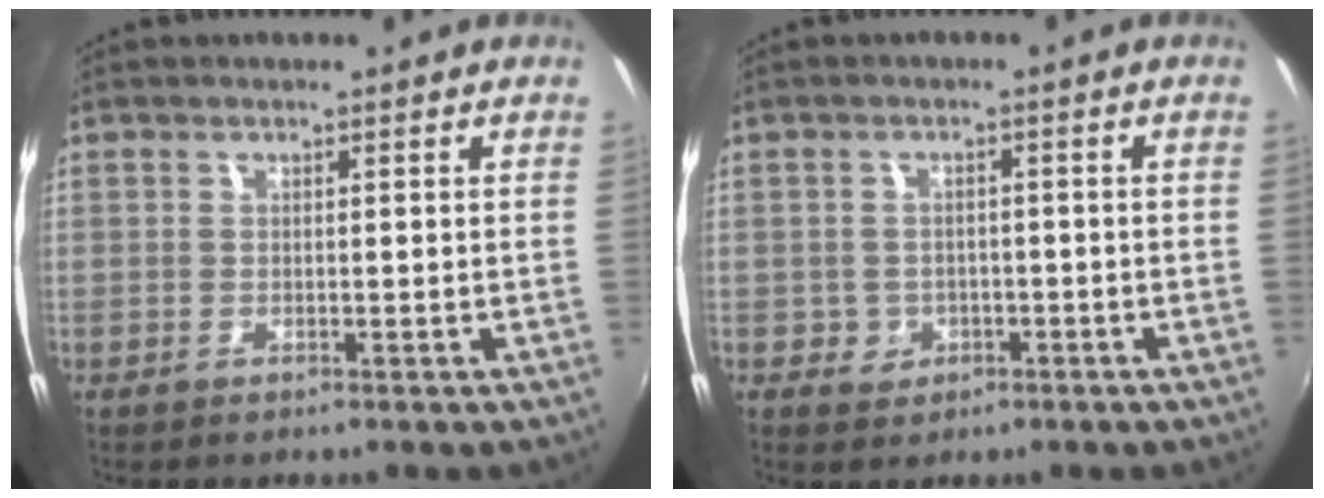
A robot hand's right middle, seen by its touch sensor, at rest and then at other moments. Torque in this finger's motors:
{"motor_torque": [-0.20, -0.06, -0.01, -0.01]}